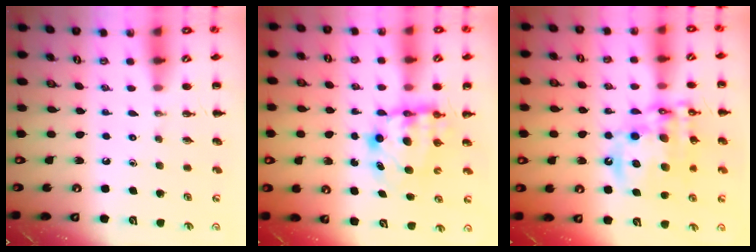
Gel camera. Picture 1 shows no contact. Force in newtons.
{"total": 6.6, "press": 6.4, "slide": 1.7}
{"total": 17.5, "press": 17.0, "slide": 3.8}